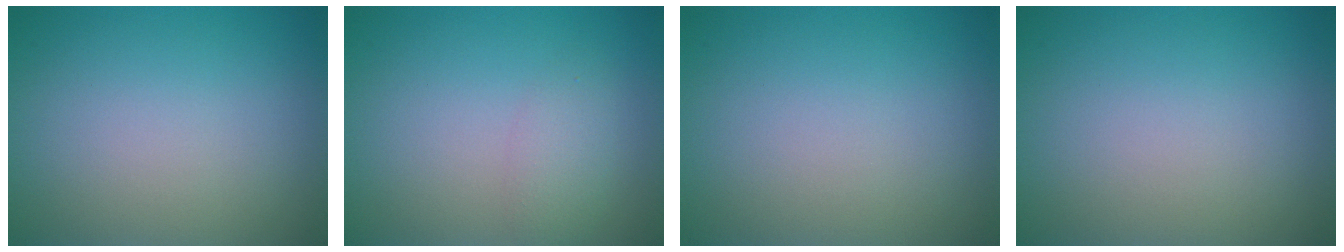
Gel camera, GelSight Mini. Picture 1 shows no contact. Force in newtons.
{"total": 1.8, "press": 1.8, "slide": 0.1}
{"total": 0.0}
{"total": 0.0}